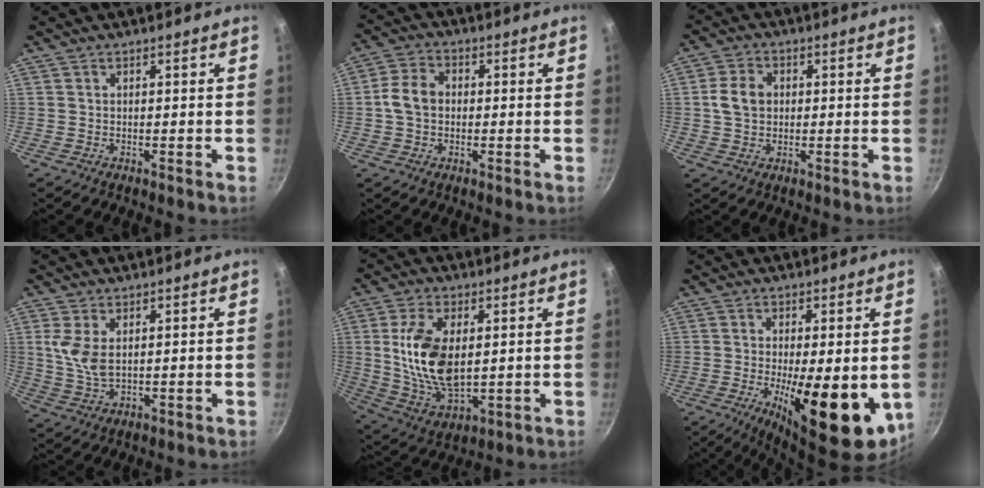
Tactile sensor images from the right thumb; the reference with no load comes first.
{"total": 6.5, "force": [-0.2, 4.9, 4.3], "torque": [-0.078, 0.018, -0.010]}
{"total": 6.1, "force": [0.5, 4.7, 3.8], "torque": [-0.062, 0.008, 0.007]}
{"total": 6.2, "force": [1.6, 3.4, 4.9], "torque": [-0.104, -0.005, 0.039]}
{"total": 15.3, "force": [2.1, 8.2, 12.8], "torque": [-0.238, -0.017, 0.051]}
{"total": 17.1, "force": [-3.8, 6.0, 15.6], "torque": [-0.198, -0.028, -0.034]}